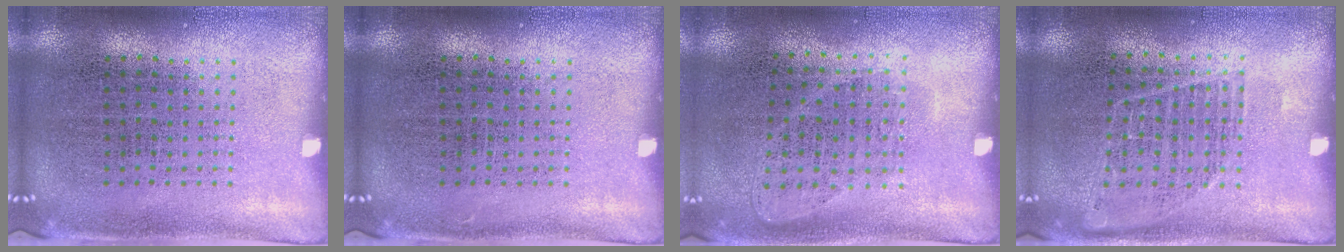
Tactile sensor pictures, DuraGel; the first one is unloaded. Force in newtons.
{"total": 0.0}
{"total": 1.0, "press": 0.8, "slide": 0.5}
{"total": 0.9, "press": 0.9, "slide": 0.3}